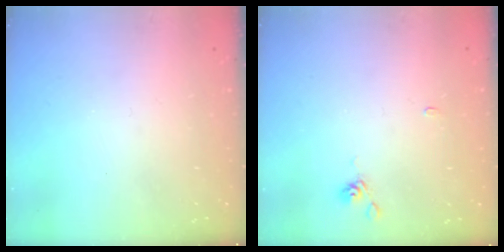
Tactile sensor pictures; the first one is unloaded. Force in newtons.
{"total": 4.5, "press": 4.5, "slide": 0.1}